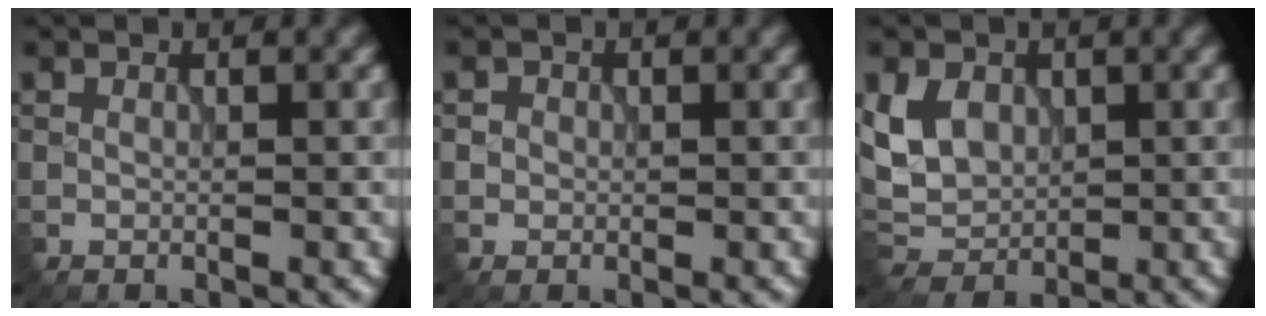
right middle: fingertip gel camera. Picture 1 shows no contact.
{"total": 0.9, "force": [0.0, 0.9, 0.1], "torque": [0.004, -0.004, 0.002]}
{"total": 4.9, "force": [1.2, 3.8, 2.9], "torque": [-0.061, -0.003, 0.018]}